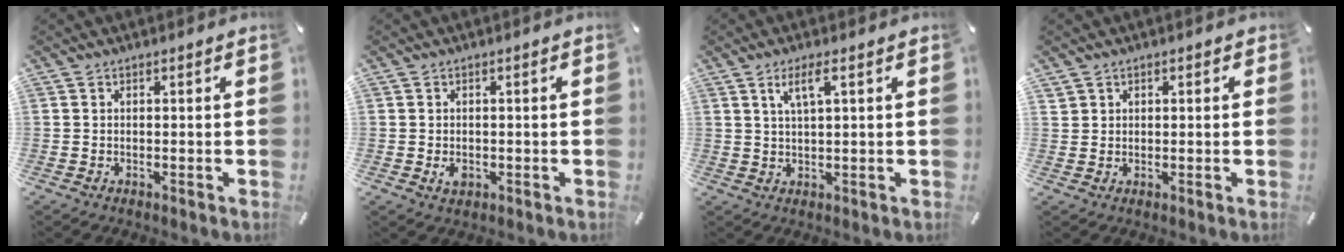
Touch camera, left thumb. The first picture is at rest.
{"total": 2.1, "force": [-0.6, 1.5, 1.5], "torque": [-0.033, -0.001, -0.012]}
{"total": 4.9, "force": [2.2, 1.1, 4.2], "torque": [-0.088, 0.003, 0.036]}
{"total": 1.8, "force": [0.7, 1.7, 0.1], "torque": [0.005, -0.001, 0.010]}